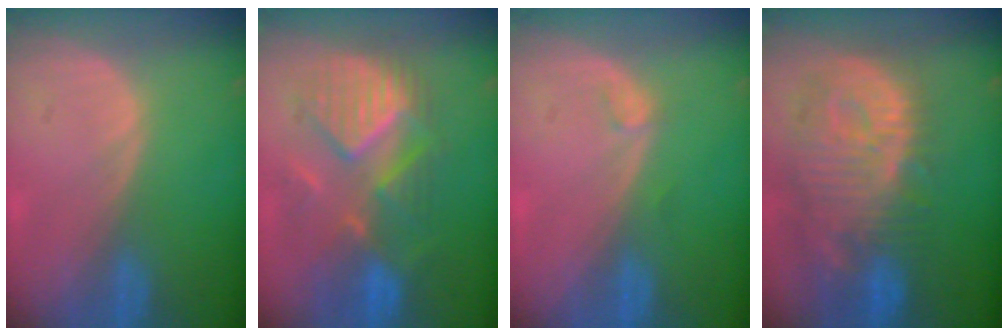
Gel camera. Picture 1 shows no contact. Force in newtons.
{"total": 9.8, "press": 9.3, "slide": 3.1}
{"total": 0.8, "press": 0.7, "slide": 0.1}
{"total": 13.3, "press": 11.5, "slide": 6.5}